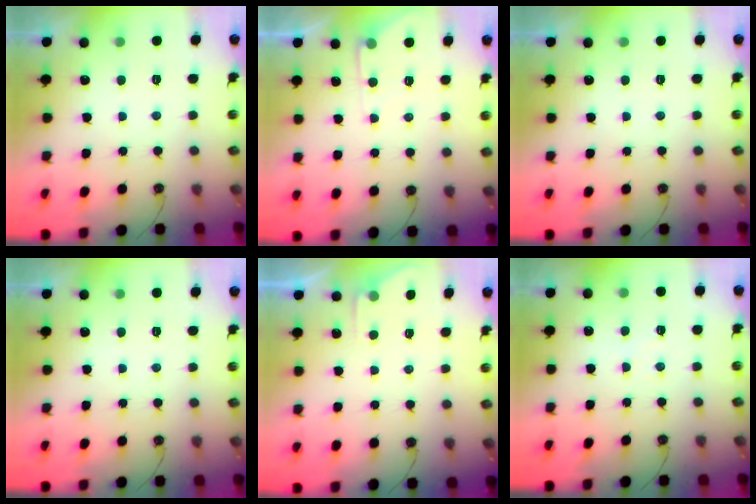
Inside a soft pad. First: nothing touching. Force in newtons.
{"total": 4.7, "press": 4.7, "slide": 0.4}
{"total": 0.0}
{"total": 0.0}
{"total": 3.1, "press": 3.1, "slide": 0.5}
{"total": 3.6, "press": 3.5, "slide": 0.5}